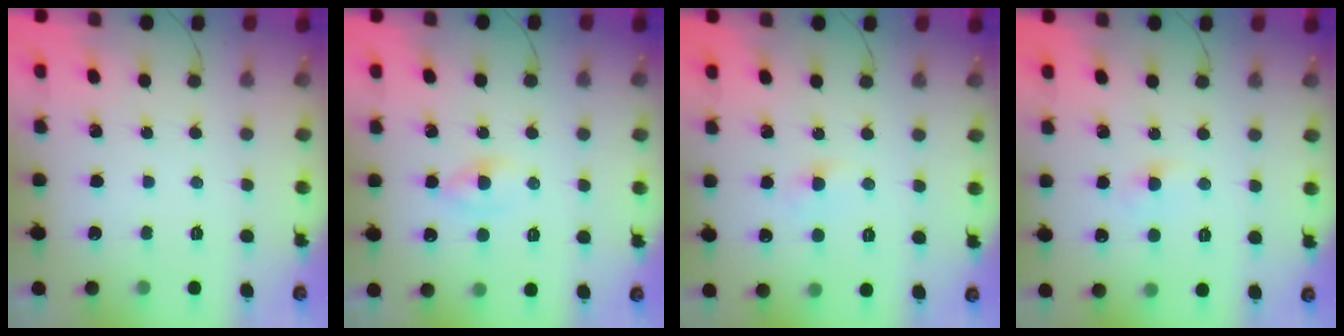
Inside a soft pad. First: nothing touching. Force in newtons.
{"total": 1.4, "press": 1.1, "slide": 0.9}
{"total": 2.7, "press": 2.4, "slide": 1.2}
{"total": 2.7, "press": 2.4, "slide": 1.2}